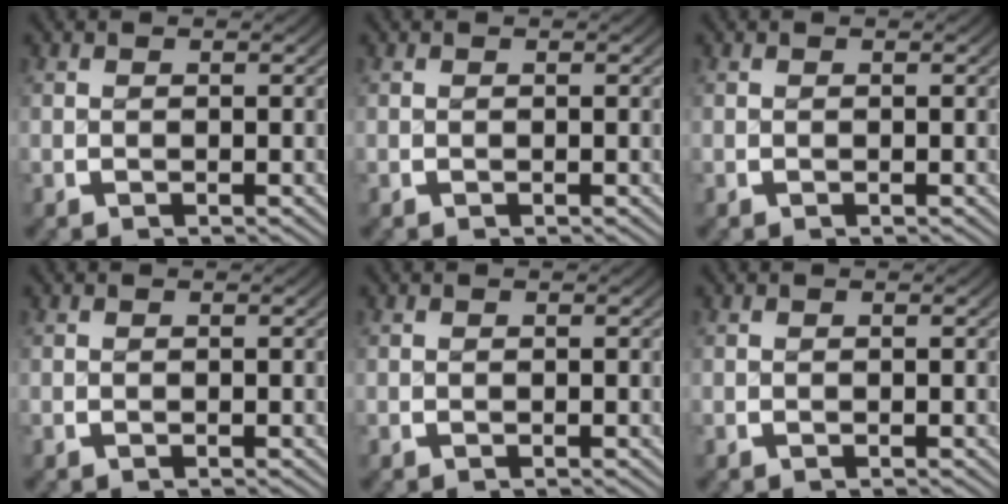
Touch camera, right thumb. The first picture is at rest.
{"total": 0.0}
{"total": 0.0}
{"total": 0.0}
{"total": 0.0}
{"total": 0.0}